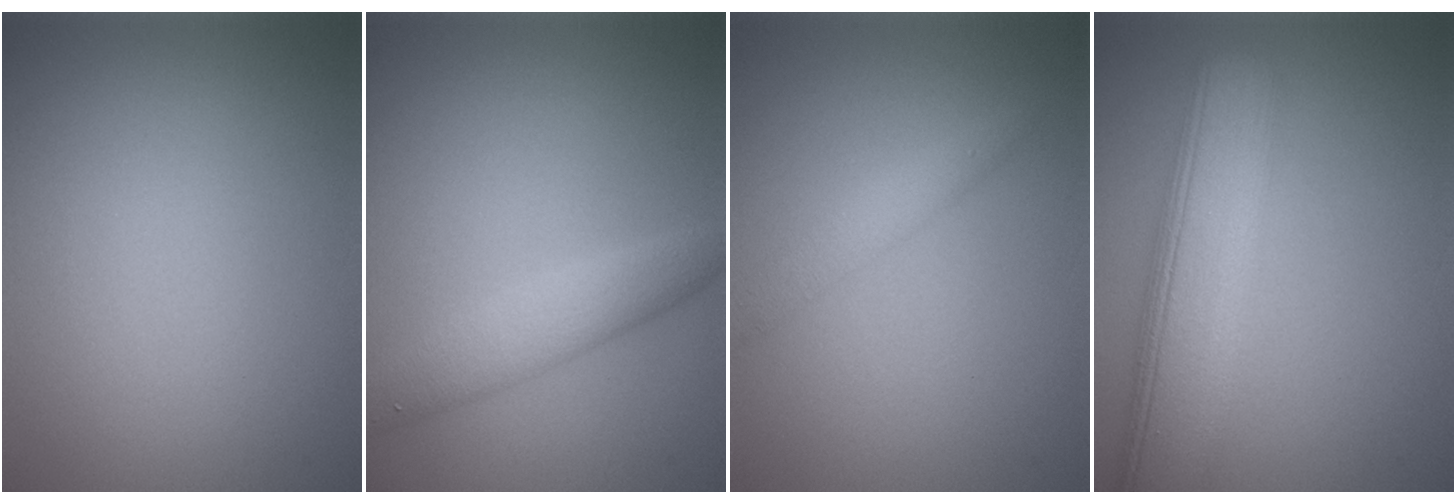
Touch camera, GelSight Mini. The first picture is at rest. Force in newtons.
{"total": 3.2, "press": 3.2, "slide": 0.0}
{"total": 1.9, "press": 1.9, "slide": 0.0}
{"total": 8.8, "press": 8.7, "slide": 0.9}